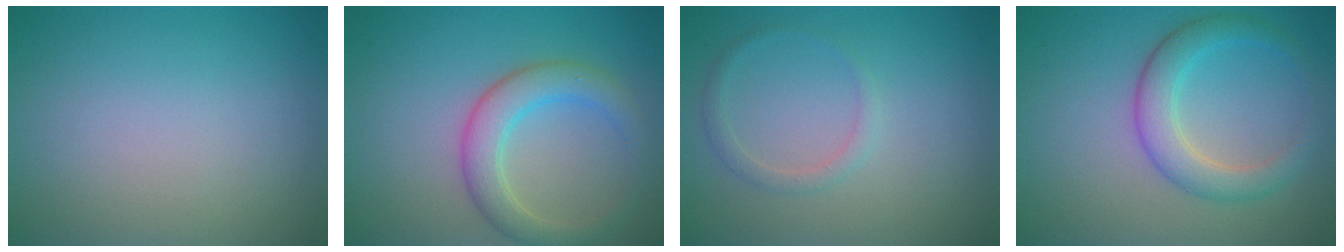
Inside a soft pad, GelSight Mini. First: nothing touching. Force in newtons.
{"total": 4.2, "press": 4.2, "slide": 0.1}
{"total": 1.3, "press": 1.3, "slide": 0.1}
{"total": 3.9, "press": 3.9, "slide": 0.3}